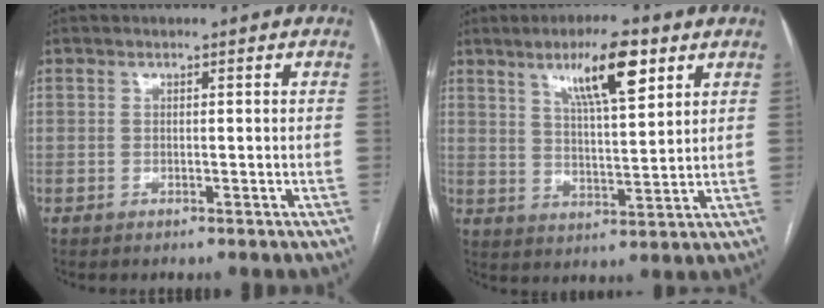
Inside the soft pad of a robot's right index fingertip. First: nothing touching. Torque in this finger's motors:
{"motor_torque": [0.84, 0.81, 0.38, 0.10]}